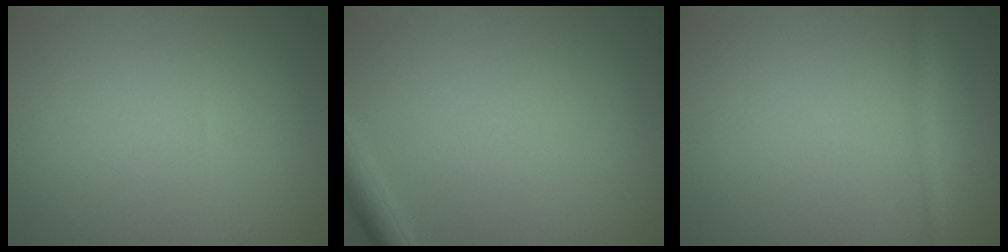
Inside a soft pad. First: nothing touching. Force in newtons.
{"total": 2.1, "press": 2.1, "slide": 0.1}
{"total": 1.5, "press": 1.5, "slide": 0.0}